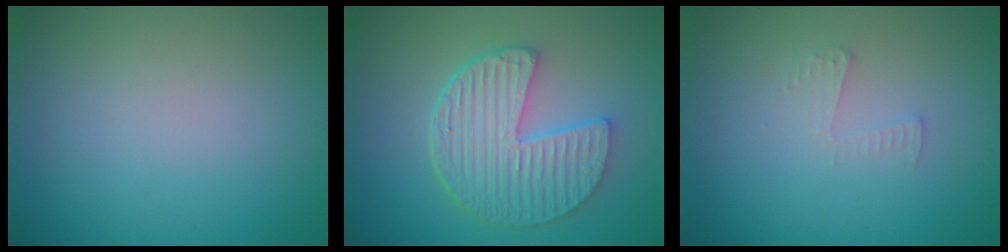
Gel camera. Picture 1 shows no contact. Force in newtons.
{"total": 6.2, "press": 4.8, "slide": 4.0}
{"total": 1.0, "press": 1.0, "slide": 0.0}